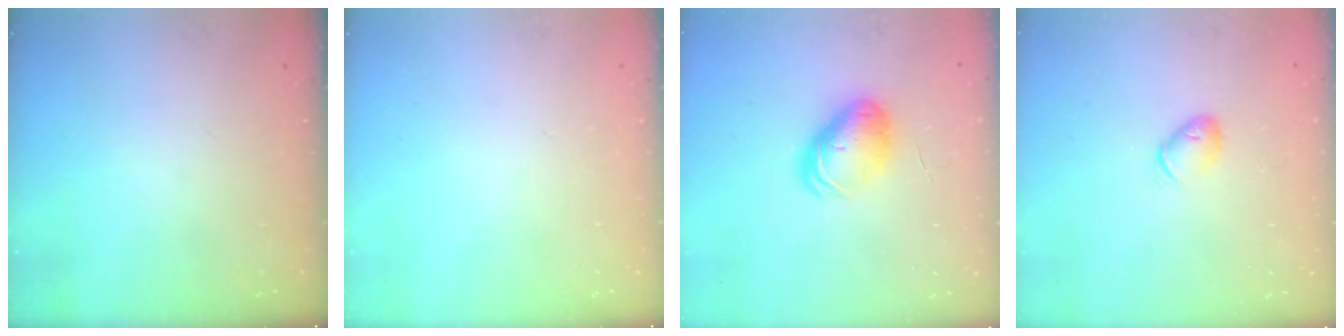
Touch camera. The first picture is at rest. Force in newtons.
{"total": 0.0}
{"total": 10.0, "press": 9.9, "slide": 1.8}
{"total": 7.0, "press": 6.9, "slide": 1.1}